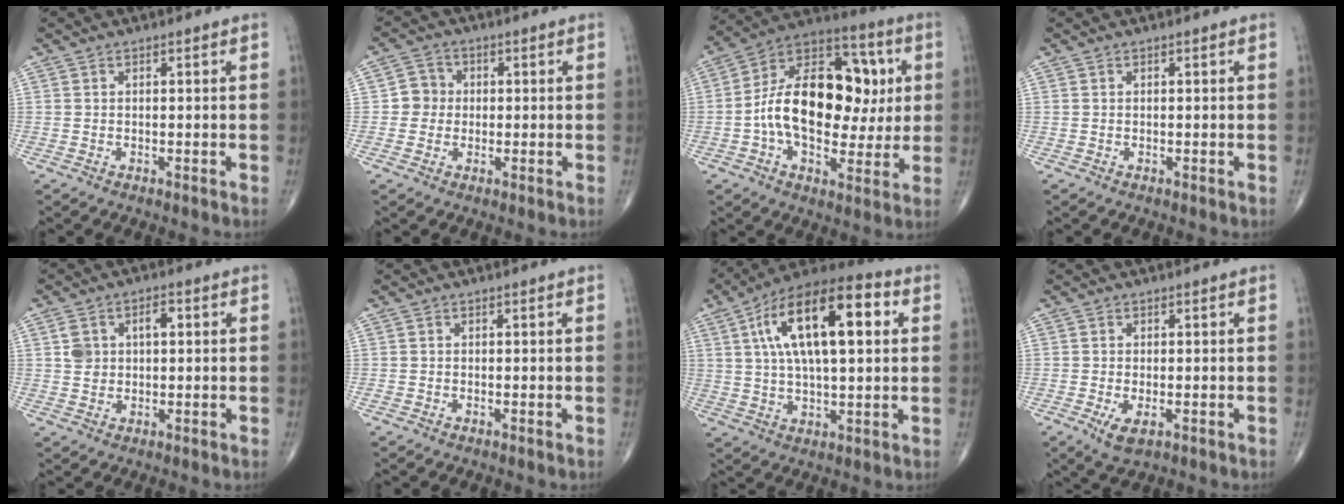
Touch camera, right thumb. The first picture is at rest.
{"total": 4.1, "force": [-0.1, 4.0, 1.1], "torque": [0.009, 0.009, -0.009]}
{"total": 22.9, "force": [1.2, 13.7, 18.3], "torque": [-0.270, 0.026, 0.013]}
{"total": 0.0}
{"total": 5.8, "force": [1.3, 4.0, 4.1], "torque": [-0.058, 0.012, 0.023]}
{"total": 0.0}
{"total": 20.9, "force": [5.6, 8.5, 18.2], "torque": [-0.299, 0.018, 0.081]}
{"total": 3.8, "force": [-1.3, 1.7, 3.1], "torque": [-0.060, -0.009, -0.019]}